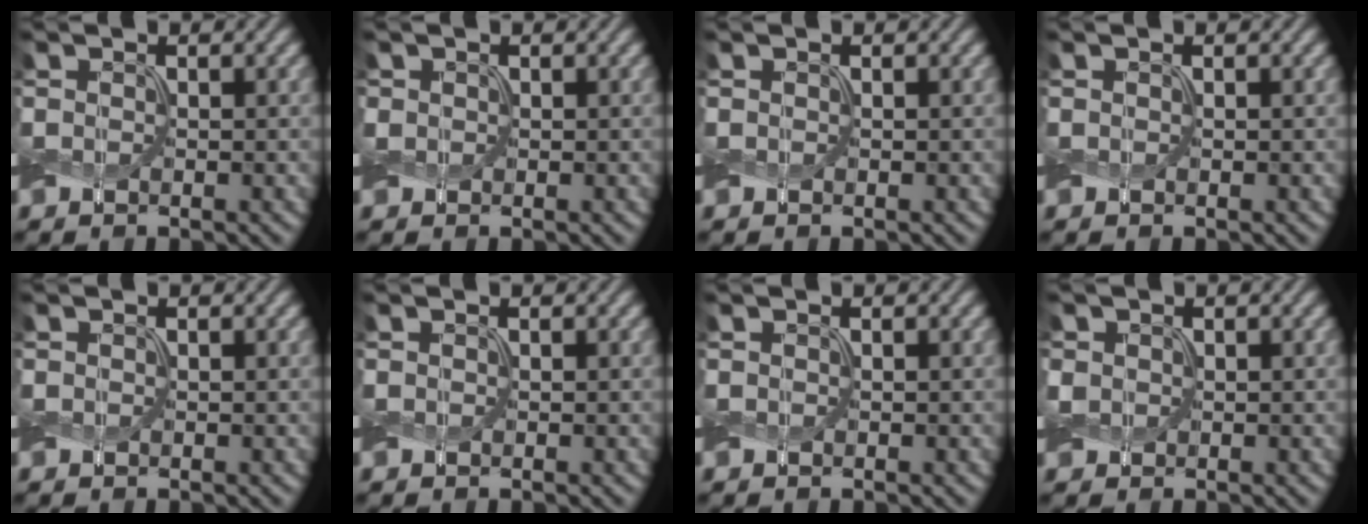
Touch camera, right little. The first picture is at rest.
{"total": 0.6, "force": [0.2, 0.6, 0.1], "torque": [0.000, 0.002, 0.002]}
{"total": 0.0}
{"total": 0.0}
{"total": 0.0}
{"total": 0.0}
{"total": 0.0}
{"total": 1.2, "force": [0.3, 1.1, 0.4], "torque": [-0.011, 0.003, 0.003]}